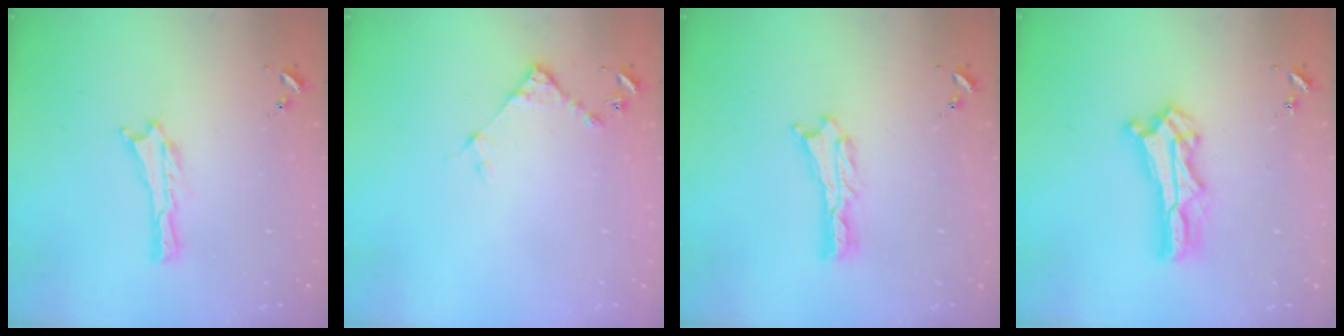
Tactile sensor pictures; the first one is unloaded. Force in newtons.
{"total": 4.3, "press": 4.3, "slide": 0.4}
{"total": 1.3, "press": 1.3, "slide": 0.1}
{"total": 8.1, "press": 8.0, "slide": 0.6}